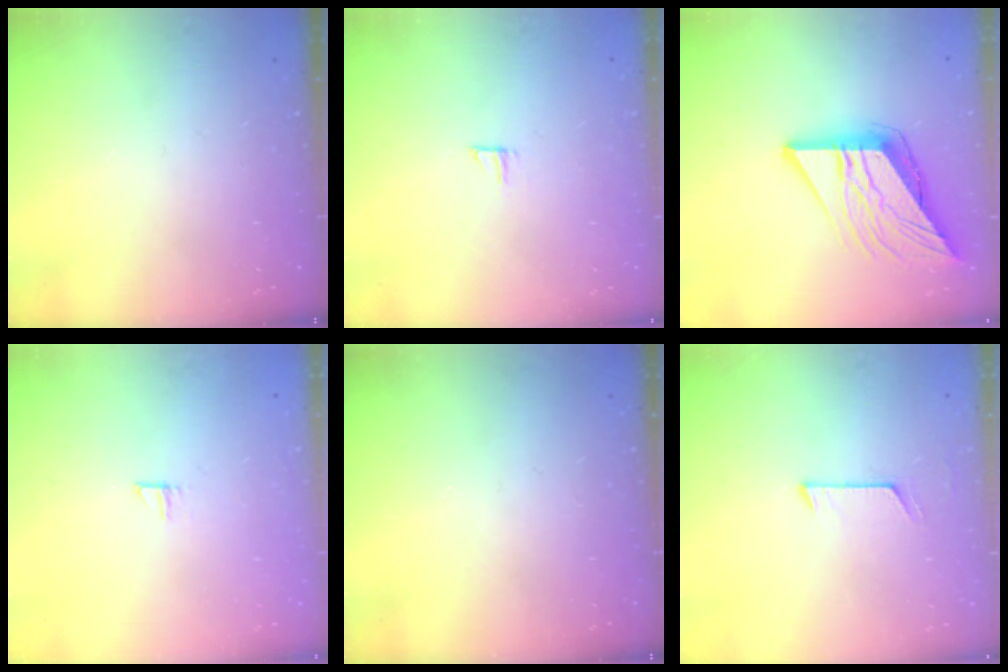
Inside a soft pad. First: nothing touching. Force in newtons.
{"total": 5.4, "press": 5.4, "slide": 0.5}
{"total": 12.2, "press": 12.1, "slide": 1.4}
{"total": 3.7, "press": 3.7, "slide": 0.3}
{"total": 0.0}
{"total": 5.9, "press": 5.9, "slide": 0.5}